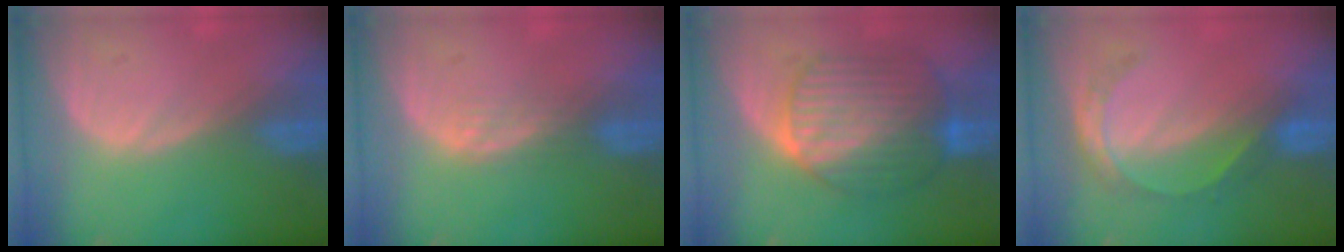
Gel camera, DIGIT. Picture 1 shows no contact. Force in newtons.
{"total": 1.9, "press": 1.9, "slide": 0.3}
{"total": 10.2, "press": 10.1, "slide": 0.7}
{"total": 5.2, "press": 4.6, "slide": 2.5}